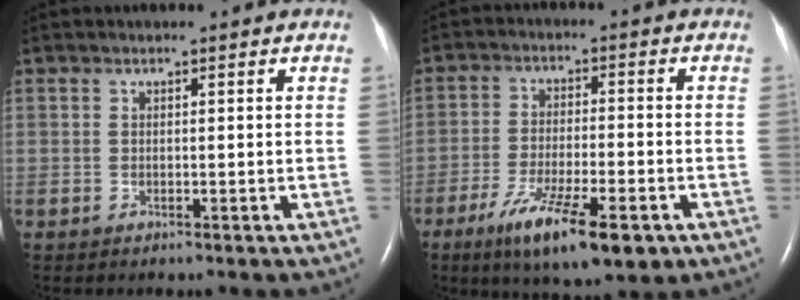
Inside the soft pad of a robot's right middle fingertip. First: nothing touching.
{"total": 12.5, "force": [-7.0, 2.6, 10.1], "torque": [-0.168, -0.022, -0.106]}